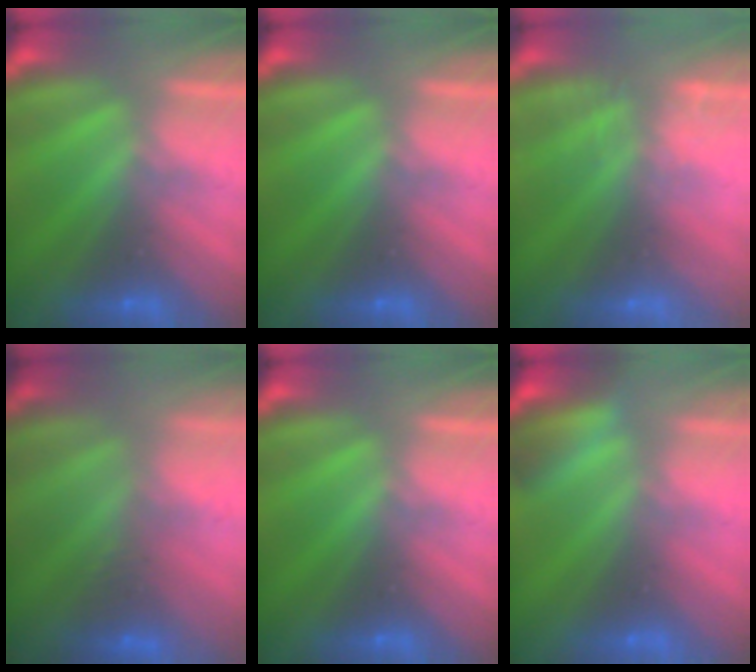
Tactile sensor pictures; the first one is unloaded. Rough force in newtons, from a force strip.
{"total": 0.0}
{"total": 2.5}
{"total": 2.4}
{"total": 0.0}
{"total": 2.7}